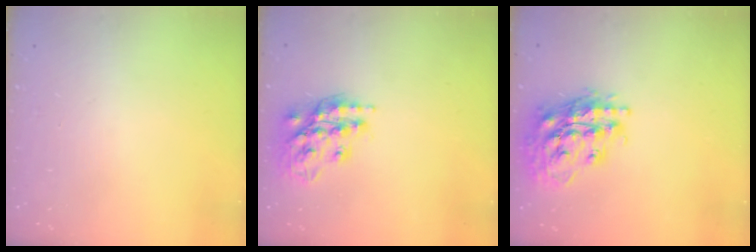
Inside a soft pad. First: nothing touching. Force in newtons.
{"total": 17.5, "press": 17.4, "slide": 1.4}
{"total": 21.2, "press": 21.1, "slide": 2.1}